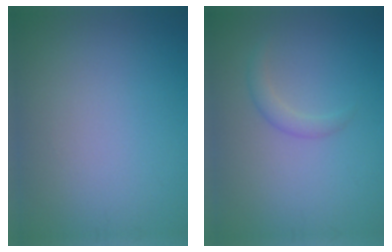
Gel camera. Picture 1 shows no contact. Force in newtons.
{"total": 1.4, "press": 1.4, "slide": 0.0}